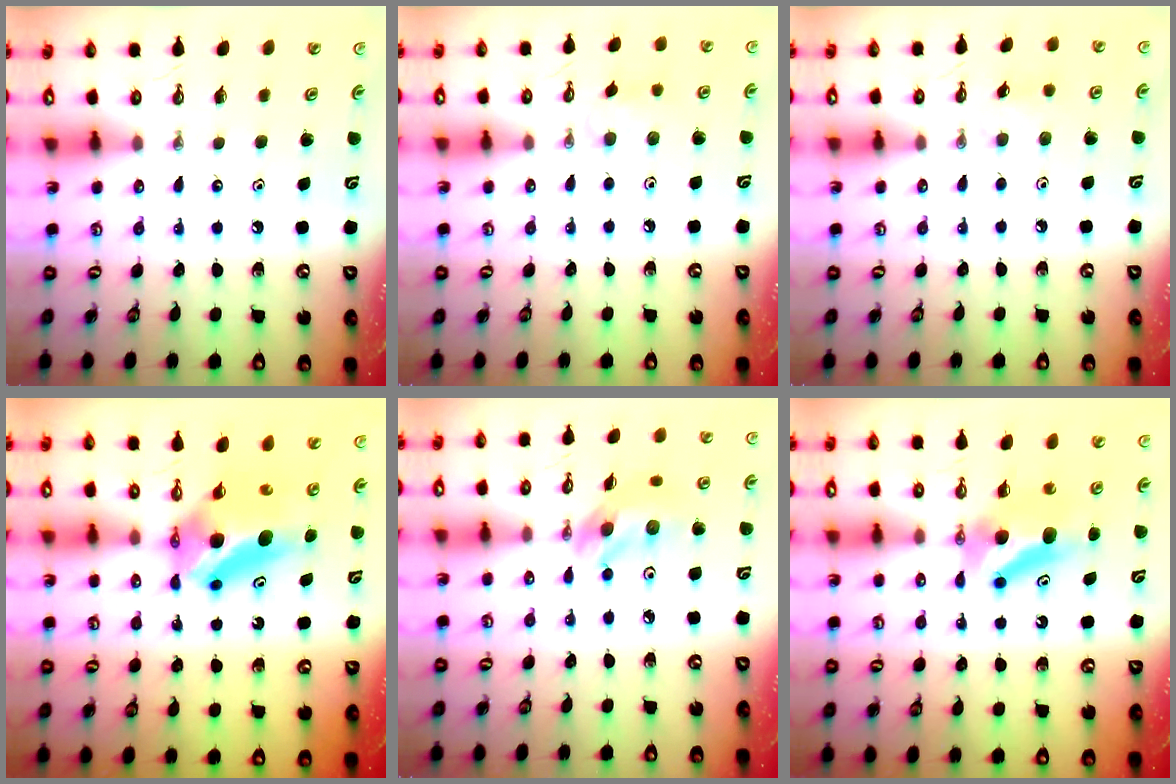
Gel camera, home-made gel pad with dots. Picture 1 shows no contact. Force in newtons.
{"total": 6.6, "press": 6.6, "slide": 0.9}
{"total": 5.8, "press": 5.6, "slide": 1.4}
{"total": 7.8, "press": 7.3, "slide": 2.8}
{"total": 11.5, "press": 11.5, "slide": 0.8}
{"total": 7.6, "press": 7.0, "slide": 2.9}